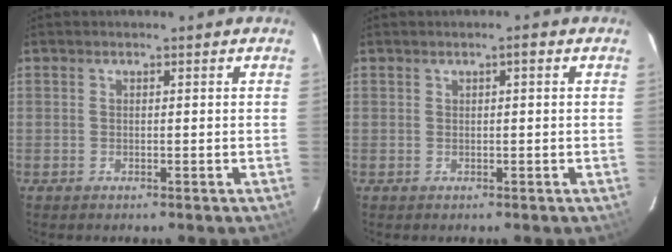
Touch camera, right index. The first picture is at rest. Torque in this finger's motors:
{"motor_torque": [0.01, 0.00, 0.01, 0.01]}